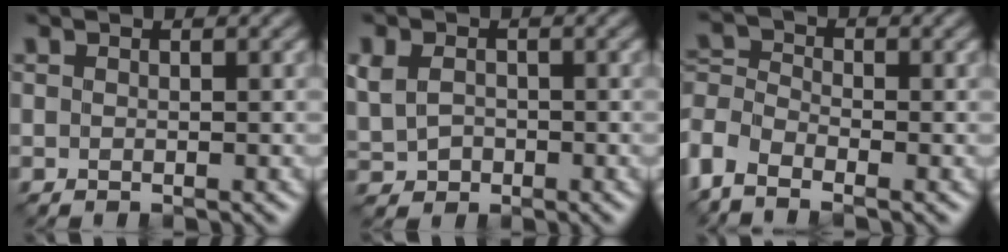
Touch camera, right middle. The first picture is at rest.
{"total": 3.0, "force": [-0.1, 2.5, 1.6], "torque": [-0.039, 0.004, 0.009]}
{"total": 4.3, "force": [-2.7, 2.1, 2.5], "torque": [-0.060, 0.008, -0.073]}